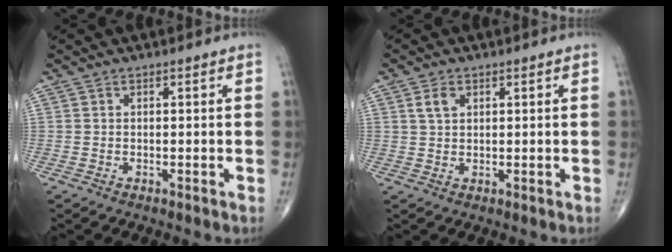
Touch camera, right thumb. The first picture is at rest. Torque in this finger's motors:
{"motor_torque": [0.64, 0.58, 0.42, 0.31, -0.02]}